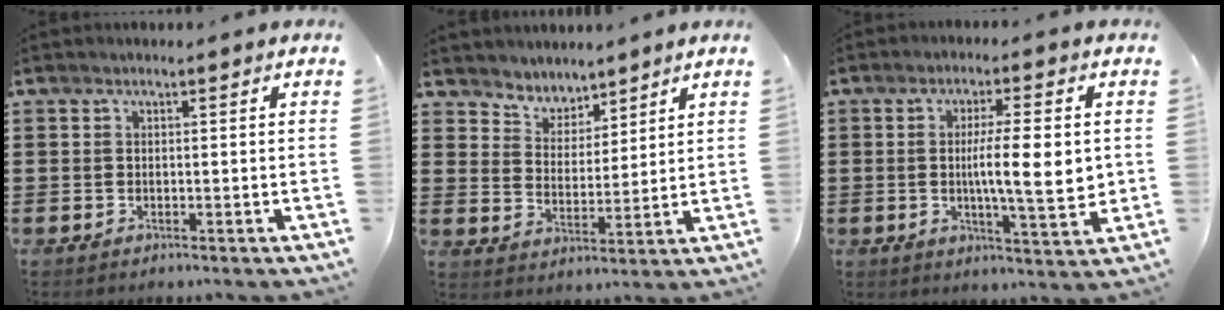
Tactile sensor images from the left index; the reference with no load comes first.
{"total": 4.4, "force": [3.9, 1.9, -0.7], "torque": [-0.012, -0.015, 0.070]}
{"total": 9.8, "force": [0.3, 2.0, 9.6], "torque": [-0.153, 0.000, 0.001]}